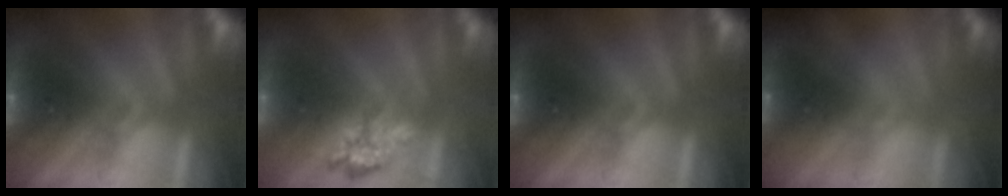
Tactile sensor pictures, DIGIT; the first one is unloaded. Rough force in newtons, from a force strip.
{"total": 2.4}
{"total": 0.0}
{"total": 1.2}